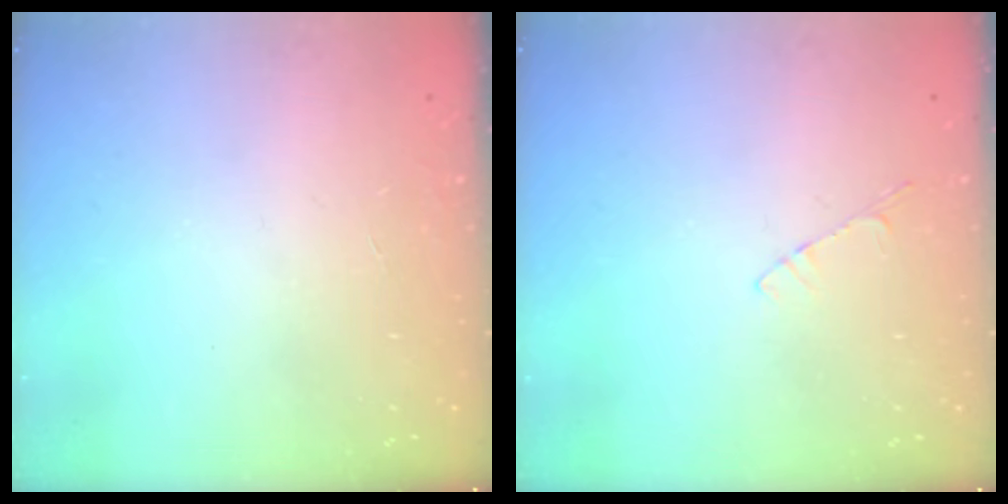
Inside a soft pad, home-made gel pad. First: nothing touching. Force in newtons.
{"total": 3.4, "press": 3.4, "slide": 0.5}